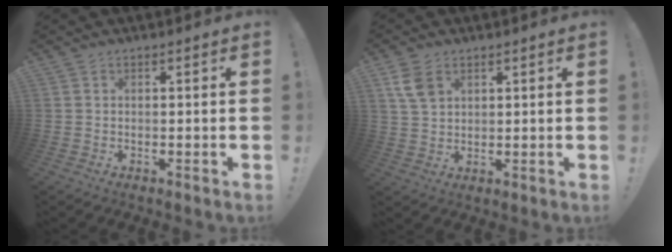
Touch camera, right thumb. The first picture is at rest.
{"total": 6.9, "force": [3.2, 4.6, 4.0], "torque": [-0.067, -0.010, 0.061]}